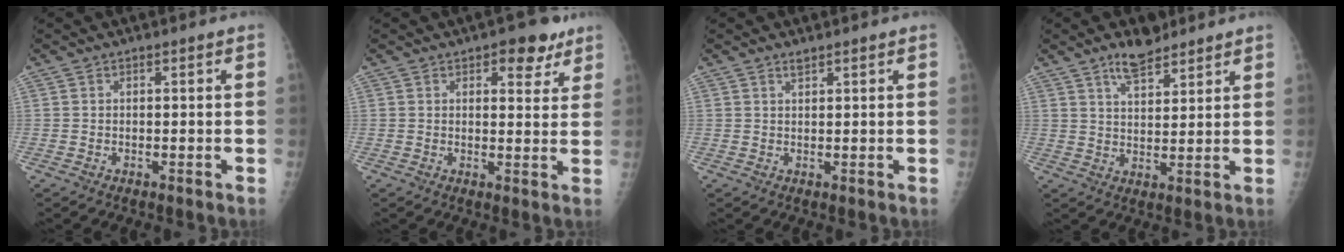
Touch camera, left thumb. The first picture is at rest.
{"total": 7.0, "force": [4.4, 3.5, 4.3], "torque": [-0.020, -0.018, 0.052]}
{"total": 1.3, "force": [1.1, 0.4, 0.6], "torque": [-0.006, -0.009, 0.019]}
{"total": 6.8, "force": [5.2, 2.6, 3.5], "torque": [-0.042, -0.033, 0.090]}